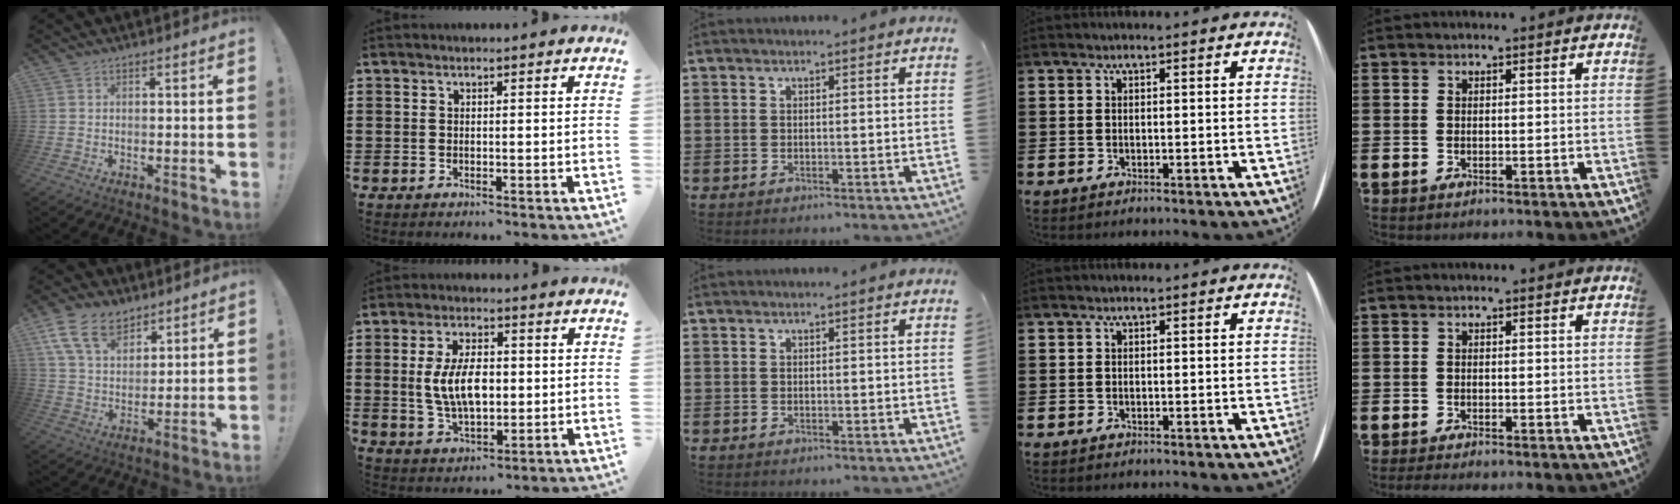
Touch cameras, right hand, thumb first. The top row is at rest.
{"thumb": {"total": 14.0, "force": [8.4, 8.8, 6.9], "torque": [-0.126, -0.039, 0.163]}, "index": {"total": 8.2, "force": [0.2, 4.2, 7.1], "torque": [-0.146, 0.003, -0.002]}, "little": {"total": 0.6, "force": [-0.5, 0.0, 0.4], "torque": [-0.007, -0.001, -0.009]}}